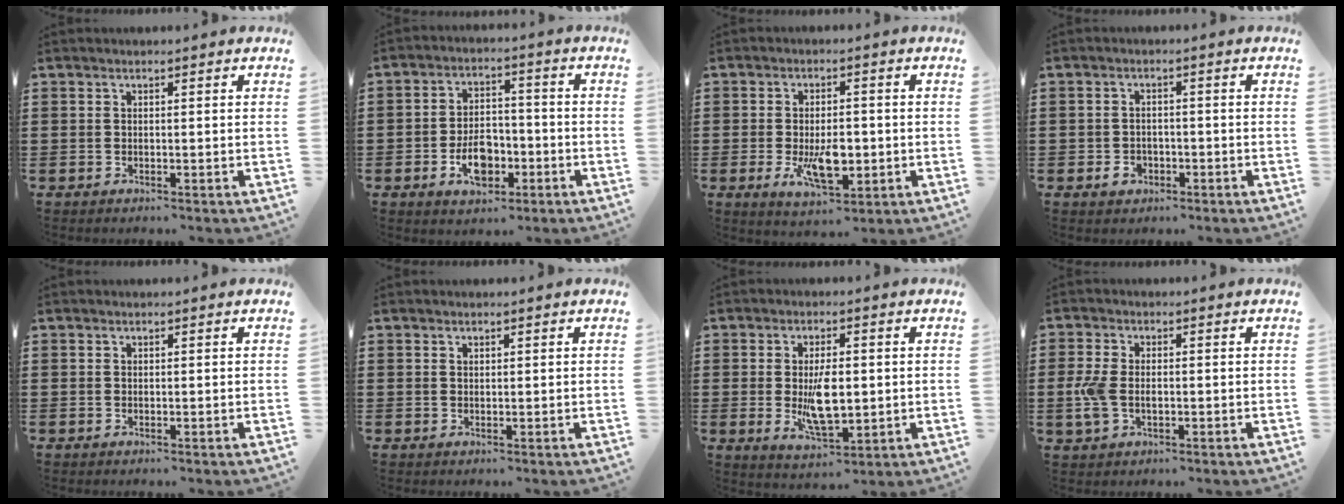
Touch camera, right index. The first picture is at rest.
{"total": 6.6, "force": [-2.5, 4.1, 4.6], "torque": [-0.075, 0.002, -0.049]}
{"total": 6.9, "force": [-1.4, 3.2, 5.9], "torque": [-0.096, -0.005, -0.024]}
{"total": 2.4, "force": [-1.2, 1.8, 1.0], "torque": [-0.023, 0.003, -0.025]}
{"total": 0.0}
{"total": 0.6, "force": [0.4, 0.4, 0.1], "torque": [-0.003, 0.002, 0.008]}
{"total": 7.6, "force": [-0.2, 3.3, 6.8], "torque": [-0.120, -0.005, -0.007]}
{"total": 4.3, "force": [-0.5, 2.6, 3.5], "torque": [-0.095, -0.003, -0.017]}